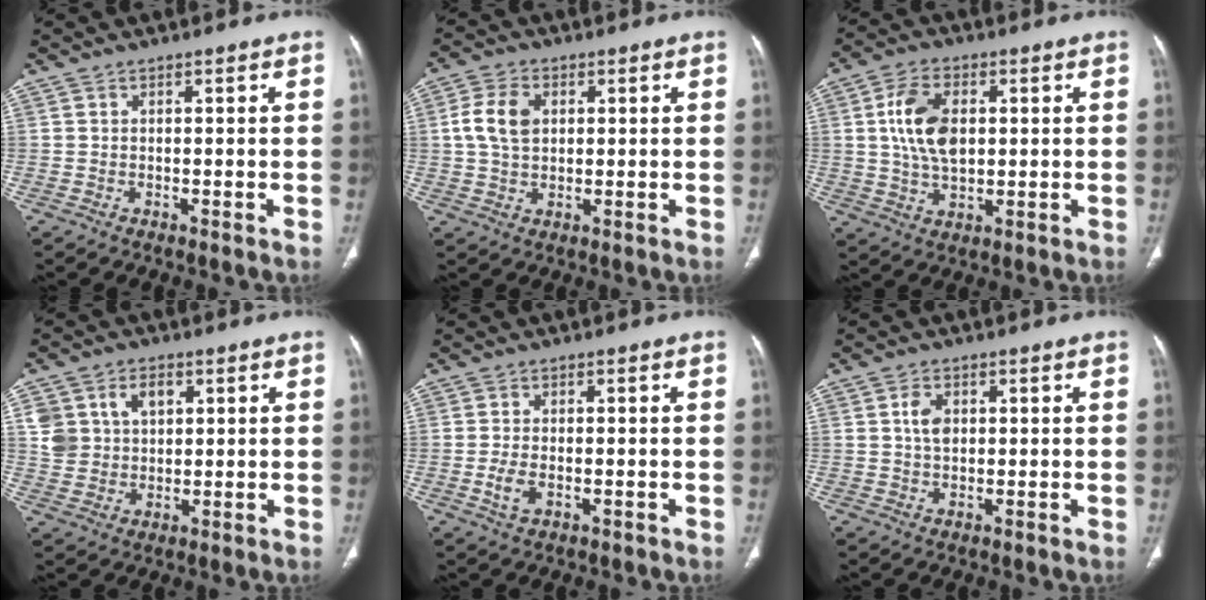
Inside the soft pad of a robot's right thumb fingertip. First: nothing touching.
{"total": 7.1, "force": [1.3, 4.9, 5.0], "torque": [-0.095, 0.006, 0.024]}
{"total": 10.3, "force": [1.6, 6.1, 8.1], "torque": [-0.149, -0.002, 0.033]}
{"total": 8.6, "force": [2.8, 6.8, 4.5], "torque": [-0.054, -0.004, 0.060]}
{"total": 3.6, "force": [-0.9, 2.0, 2.8], "torque": [-0.060, 0.000, -0.016]}
{"total": 3.5, "force": [0.7, 2.4, 2.5], "torque": [-0.042, -0.001, 0.011]}